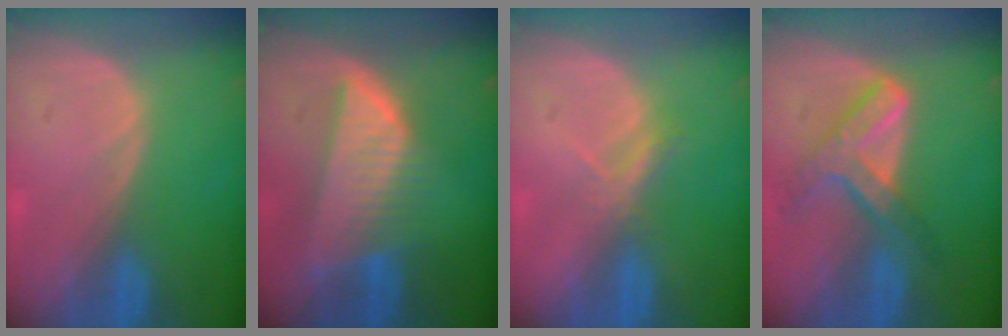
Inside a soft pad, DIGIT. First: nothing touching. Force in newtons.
{"total": 8.2, "press": 7.2, "slide": 3.9}
{"total": 2.3, "press": 2.1, "slide": 0.9}
{"total": 7.3, "press": 6.2, "slide": 3.8}